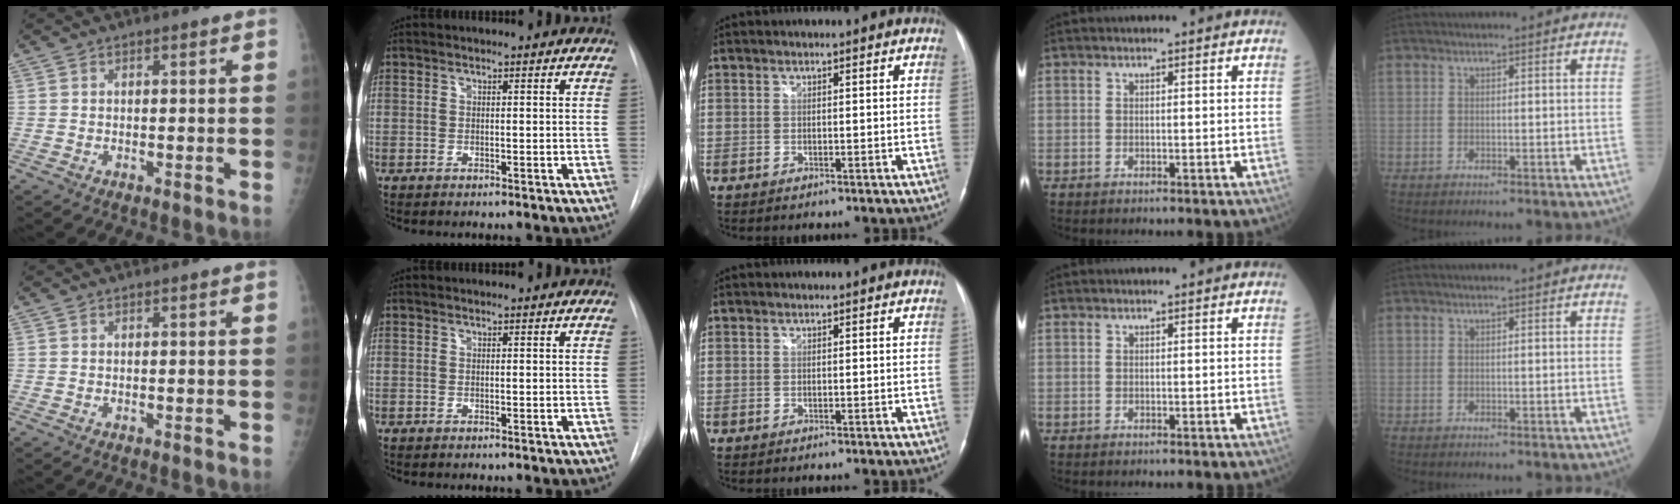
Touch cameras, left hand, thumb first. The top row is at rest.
{}